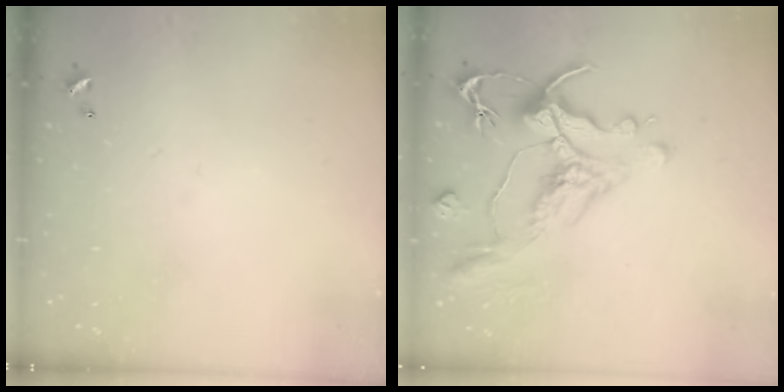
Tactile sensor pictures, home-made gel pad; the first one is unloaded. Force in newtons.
{"total": 2.2, "press": 1.7, "slide": 1.4}